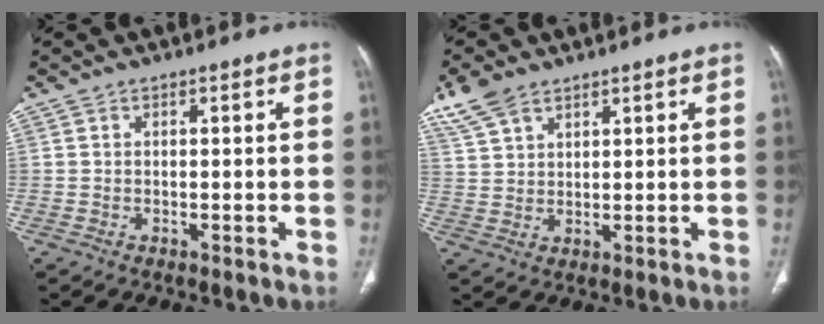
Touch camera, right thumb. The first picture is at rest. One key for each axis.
{"total": 6.3, "fx": 4.6, "fy": 3.1, "fz": 3.0, "tx": -0.060, "ty": -0.005, "tz": 0.101}